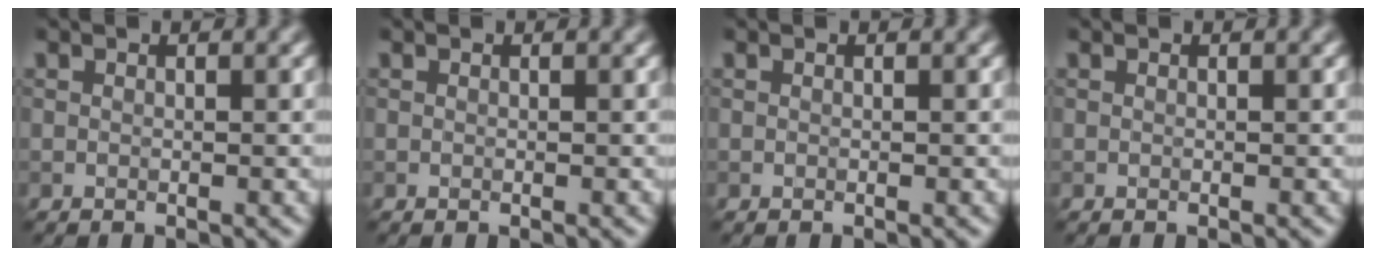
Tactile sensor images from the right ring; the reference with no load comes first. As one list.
[{"total": 0.0}, {"total": 0.0}, {"total": 0.0}]